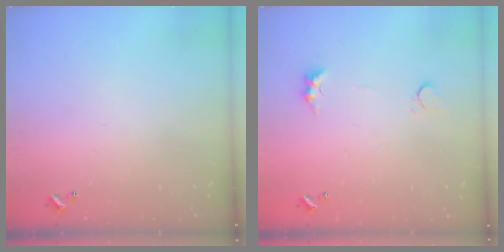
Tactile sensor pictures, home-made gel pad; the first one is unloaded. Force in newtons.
{"total": 3.8, "press": 3.8, "slide": 0.6}